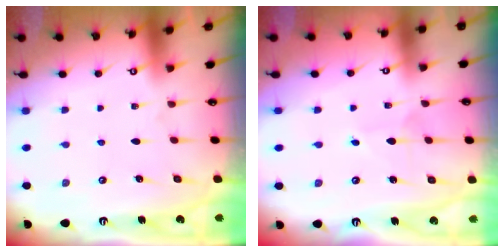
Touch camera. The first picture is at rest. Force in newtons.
{"total": 2.0, "press": 2.0, "slide": 0.2}